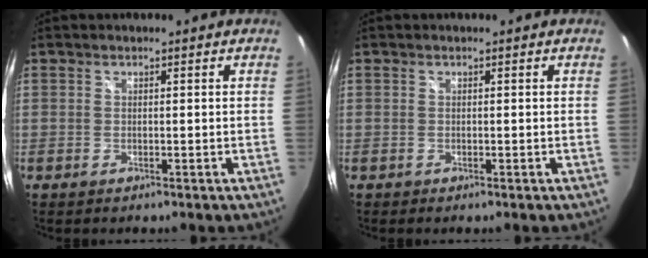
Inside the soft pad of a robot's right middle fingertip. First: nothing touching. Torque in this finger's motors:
{"motor_torque": [-0.06, 0.05, 0.00, 0.00]}